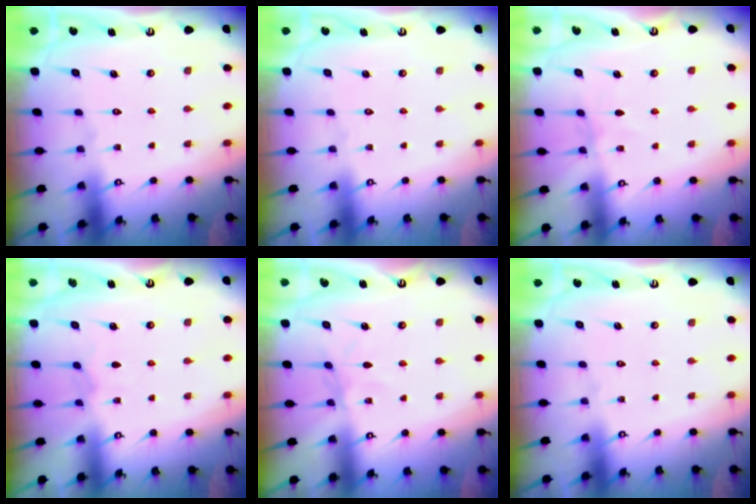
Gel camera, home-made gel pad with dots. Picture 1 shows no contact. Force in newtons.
{"total": 0.0}
{"total": 2.9, "press": 2.9, "slide": 0.4}
{"total": 3.4, "press": 3.3, "slide": 0.5}
{"total": 3.4, "press": 3.3, "slide": 0.4}
{"total": 0.0}